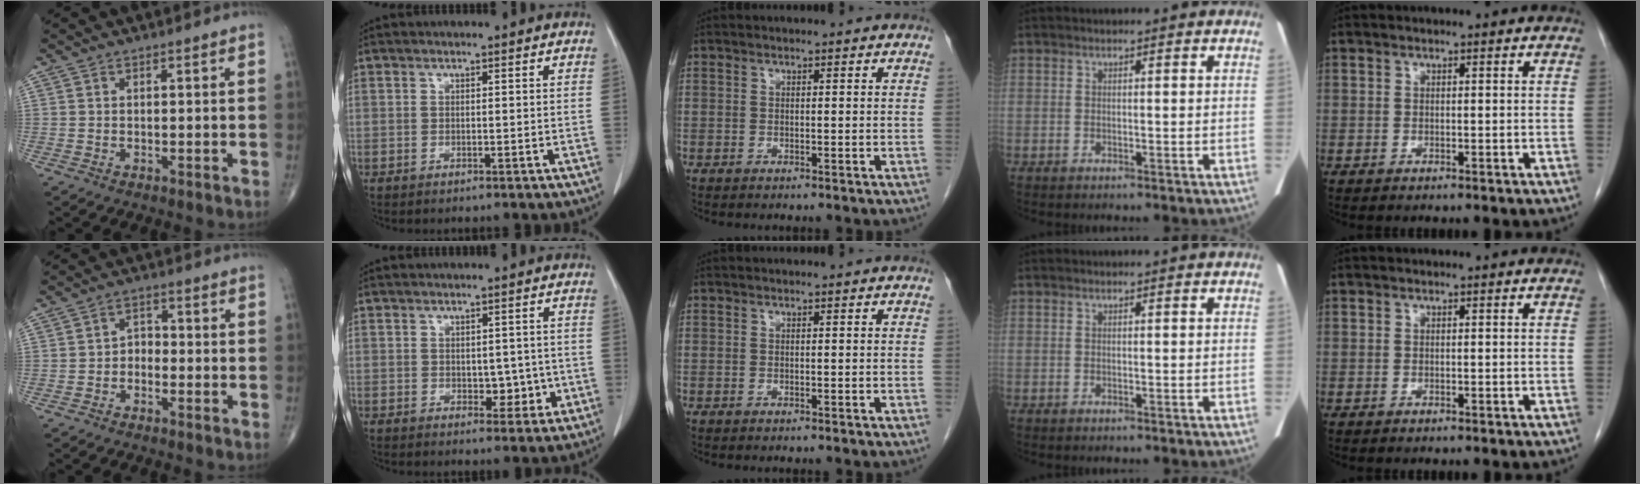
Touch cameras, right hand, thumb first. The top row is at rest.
{"thumb": {"total": 2.9, "force": [-1.4, 2.1, 1.4], "torque": [-0.004, 0.021, -0.033]}, "index": {"total": 4.0, "force": [-0.5, 2.6, 3.0], "torque": [-0.029, 0.003, 0.001]}}